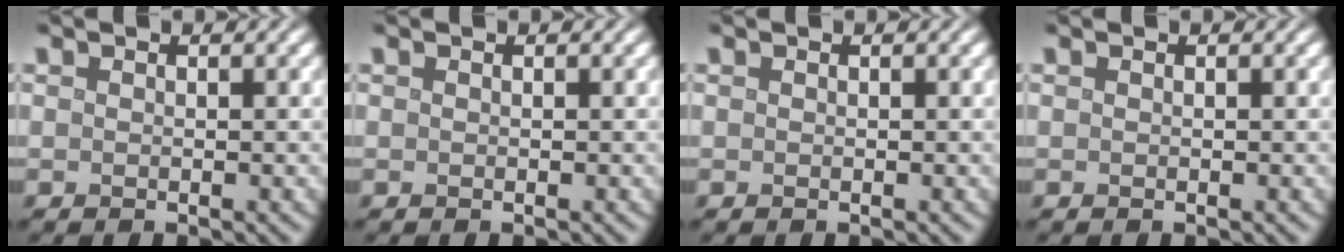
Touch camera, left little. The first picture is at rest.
{"total": 0.0}
{"total": 0.0}
{"total": 0.0}